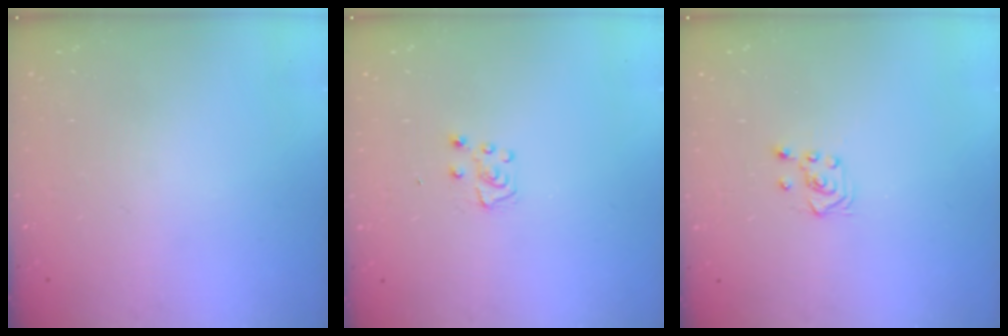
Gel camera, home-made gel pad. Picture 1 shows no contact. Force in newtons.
{"total": 5.1, "press": 5.0, "slide": 0.6}
{"total": 3.4, "press": 3.3, "slide": 0.8}